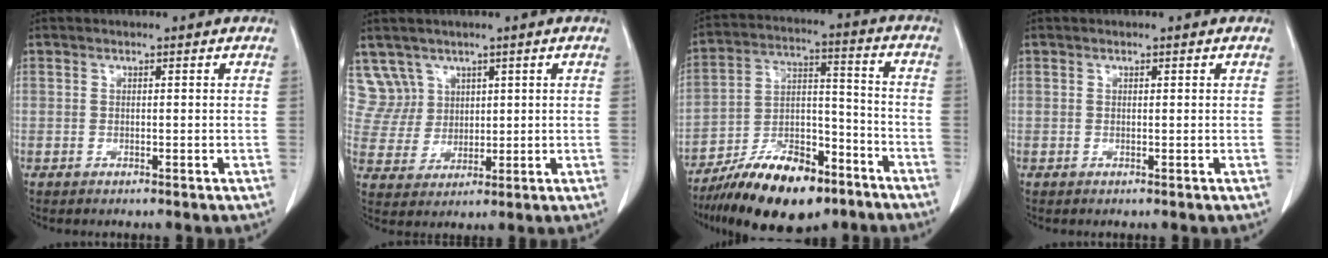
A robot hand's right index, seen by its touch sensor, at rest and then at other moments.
{"total": 6.2, "force": [3.7, 4.9, -0.6], "torque": [0.019, 0.013, 0.080]}
{"total": 17.3, "force": [-12.3, 6.1, 10.6], "torque": [-0.188, 0.013, -0.208]}
{"total": 0.0}